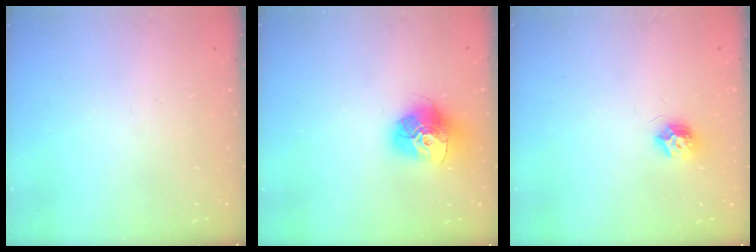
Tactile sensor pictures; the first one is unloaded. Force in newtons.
{"total": 15.8, "press": 15.7, "slide": 1.6}
{"total": 8.1, "press": 8.1, "slide": 0.1}